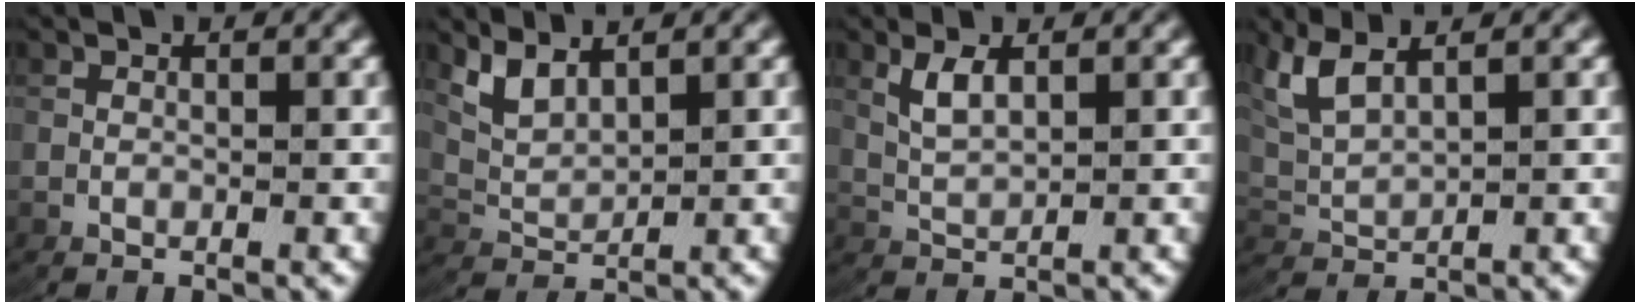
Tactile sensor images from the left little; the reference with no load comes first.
{"total": 3.0, "force": [1.9, 1.4, 1.8], "torque": [-0.052, -0.004, 0.043]}
{"total": 2.0, "force": [1.3, 0.0, 1.6], "torque": [-0.036, 0.000, 0.034]}
{"total": 4.5, "force": [2.2, 2.6, 2.9], "torque": [-0.089, -0.004, 0.050]}